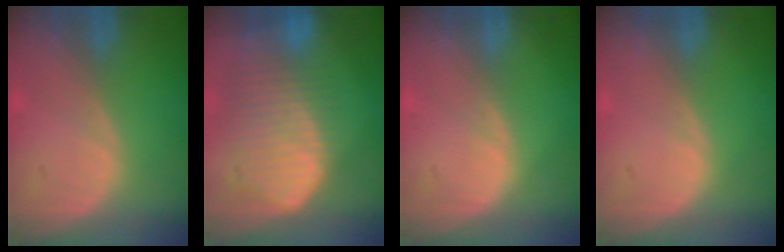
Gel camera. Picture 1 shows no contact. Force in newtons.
{"total": 10.1, "press": 8.7, "slide": 5.2}
{"total": 0.6, "press": 0.6, "slide": 0.1}
{"total": 0.0}